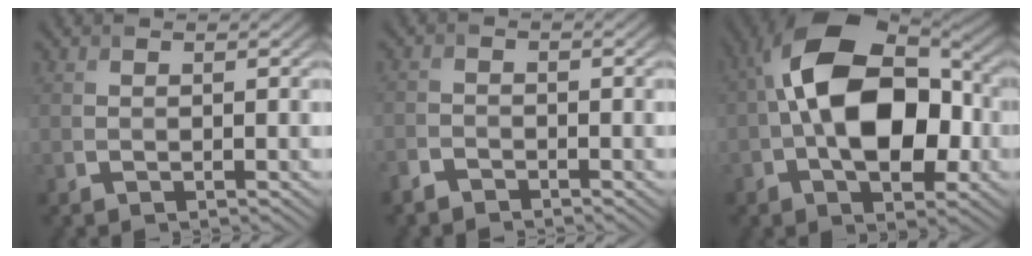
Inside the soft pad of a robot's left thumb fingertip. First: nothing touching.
{"total": 2.2, "force": [-2.0, 0.8, 0.5], "torque": [-0.011, -0.003, -0.047]}
{"total": 14.9, "force": [-0.2, 8.7, 12.1], "torque": [-0.196, 0.023, -0.016]}